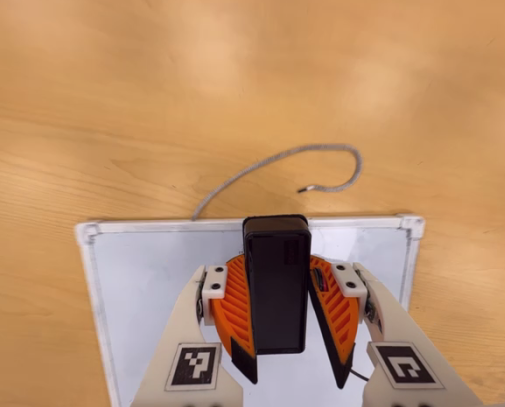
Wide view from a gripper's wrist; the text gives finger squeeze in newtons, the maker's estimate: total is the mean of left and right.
{"total": 10.8, "left": 11.8, "right": 9.8}